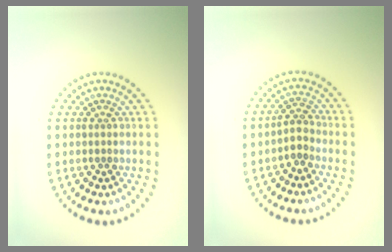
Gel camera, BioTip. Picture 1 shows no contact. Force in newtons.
{"total": 1.7, "press": 1.3, "slide": 1.1}